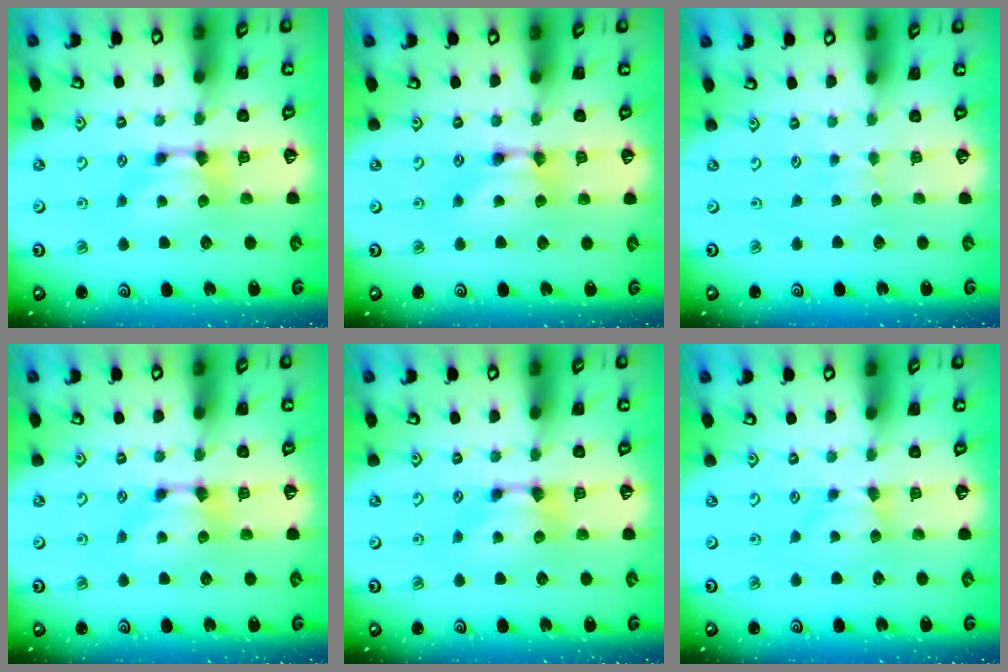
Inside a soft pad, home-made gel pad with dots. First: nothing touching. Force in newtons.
{"total": 1.8, "press": 1.8, "slide": 0.2}
{"total": 2.7, "press": 2.7, "slide": 0.4}
{"total": 0.0}
{"total": 0.0}
{"total": 1.2, "press": 1.1, "slide": 0.4}